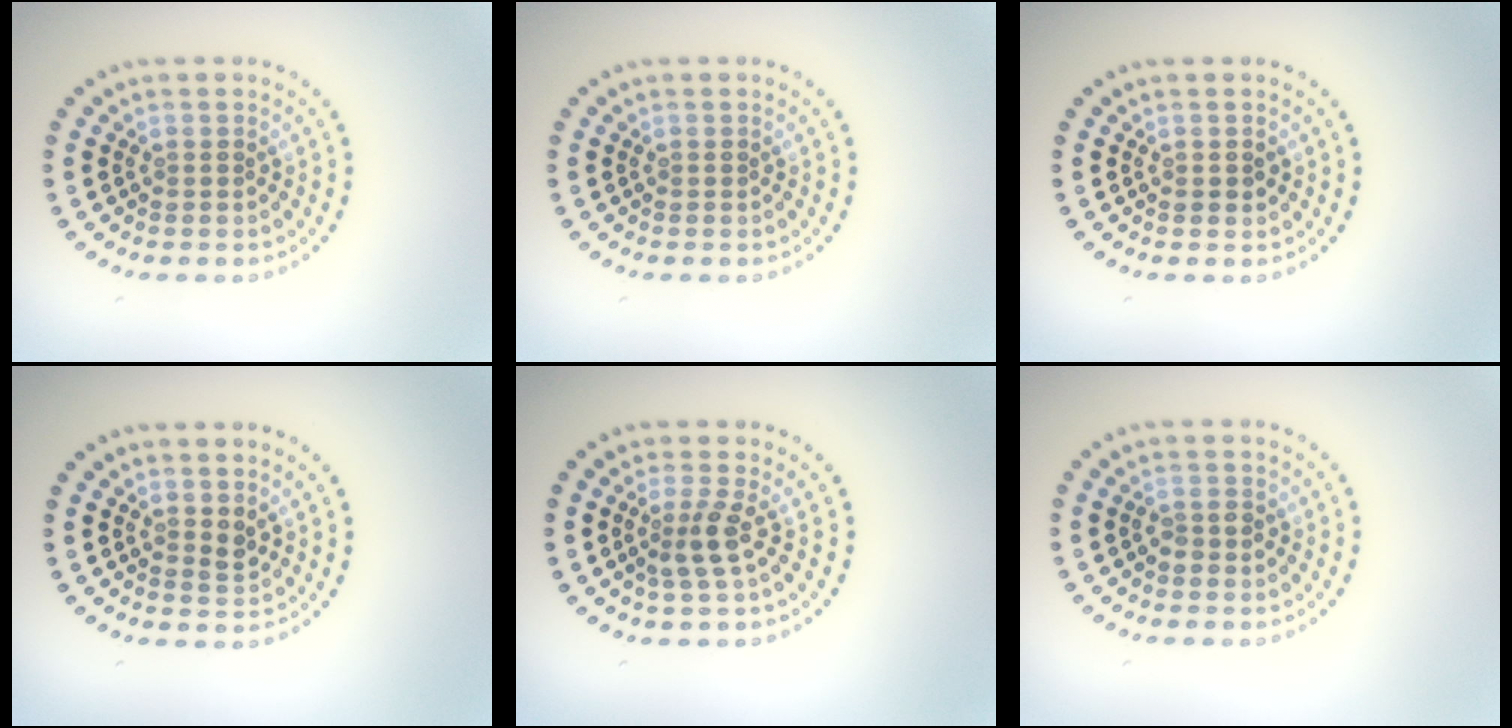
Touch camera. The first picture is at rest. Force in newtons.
{"total": 0.0}
{"total": 0.8, "press": 0.8, "slide": 0.1}
{"total": 1.1, "press": 1.0, "slide": 0.5}
{"total": 2.2, "press": 1.8, "slide": 1.4}
{"total": 1.4, "press": 1.3, "slide": 0.5}